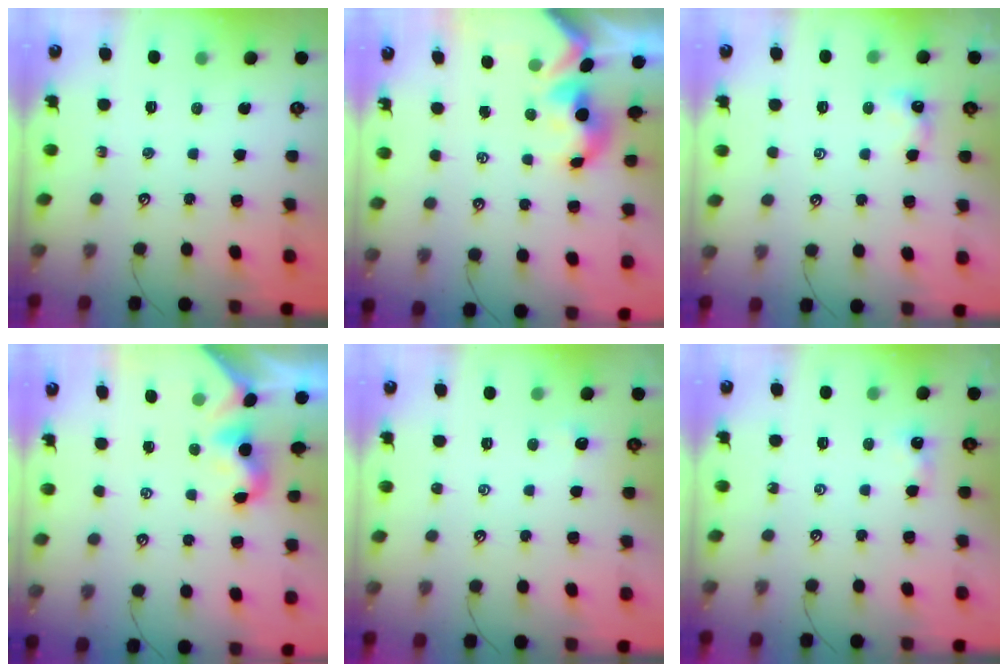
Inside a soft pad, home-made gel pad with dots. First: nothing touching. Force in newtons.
{"total": 1.5, "press": 1.3, "slide": 0.7}
{"total": 1.0, "press": 0.9, "slide": 0.4}
{"total": 2.1, "press": 2.0, "slide": 0.5}
{"total": 0.0}
{"total": 2.4, "press": 2.4, "slide": 0.4}